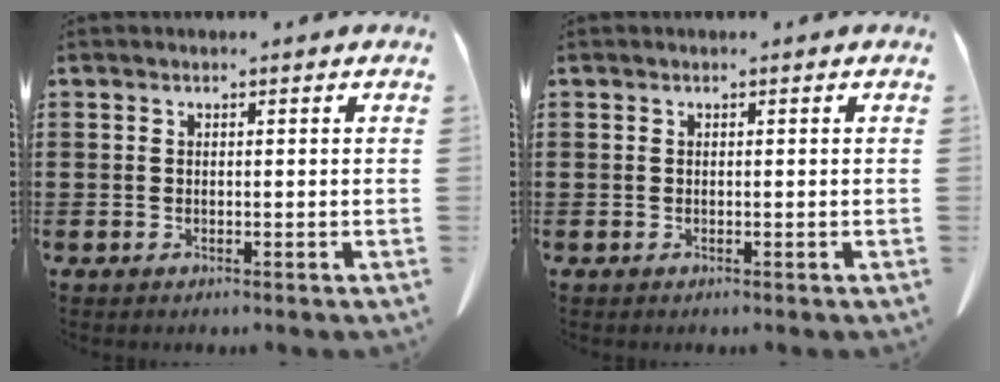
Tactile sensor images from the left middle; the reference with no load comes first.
{"total": 0.0}